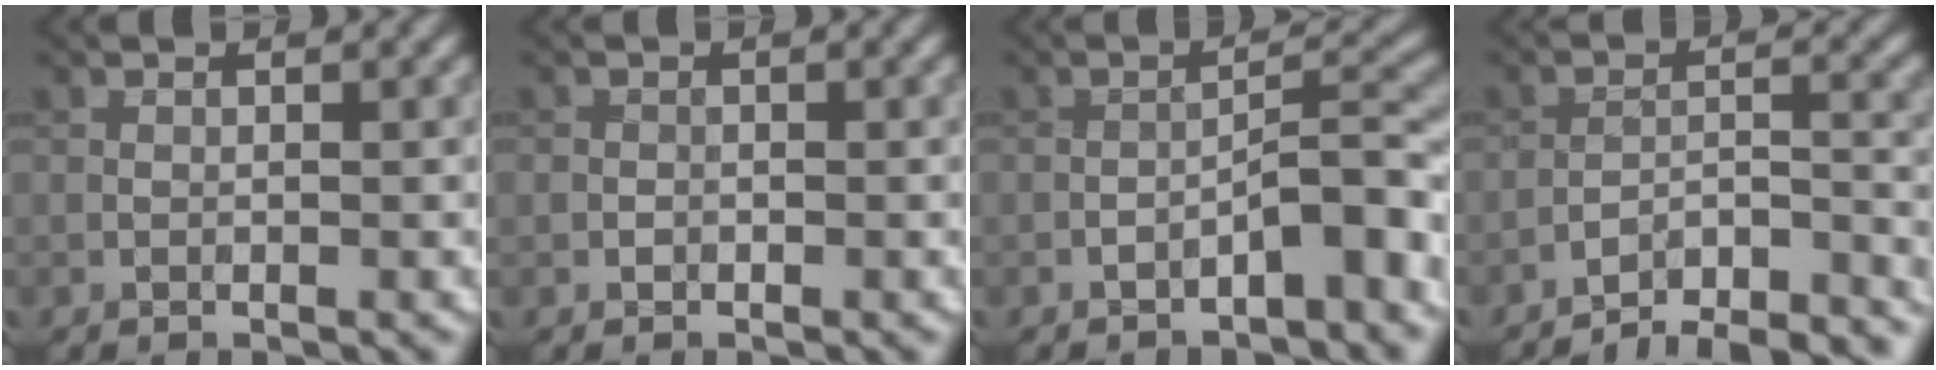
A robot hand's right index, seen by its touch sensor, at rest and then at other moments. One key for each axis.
{"total": 0.6, "fx": -0.2, "fy": 0.5, "fz": 0.0, "tx": 0.003, "ty": -0.003, "tz": -0.005}
{"total": 3.6, "fx": -2.4, "fy": 0.7, "fz": 2.6, "tx": -0.039, "ty": 0.022, "tz": -0.039}
{"total": 13.1, "fx": -12.5, "fy": 2.4, "fz": 3.1, "tx": -0.032, "ty": 0.001, "tz": -0.151}